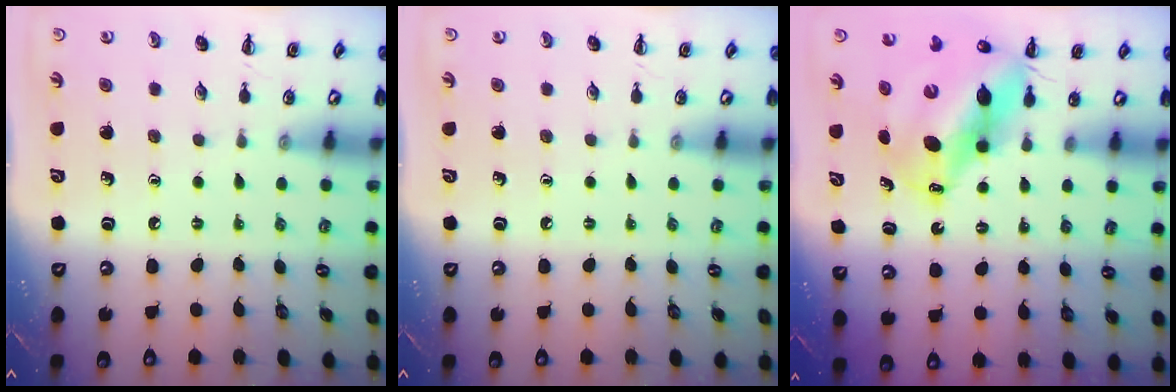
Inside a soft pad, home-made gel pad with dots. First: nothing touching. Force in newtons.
{"total": 0.0}
{"total": 12.6, "press": 12.1, "slide": 3.2}